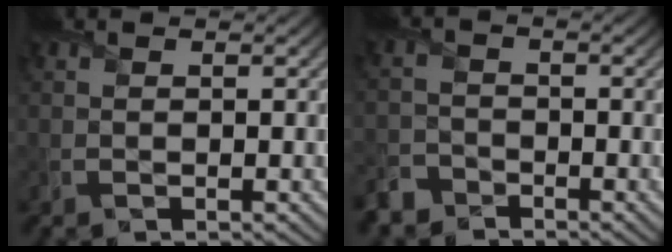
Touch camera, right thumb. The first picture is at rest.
{"total": 3.7, "force": [-3.3, 1.7, 0.6], "torque": [-0.011, -0.005, -0.075]}